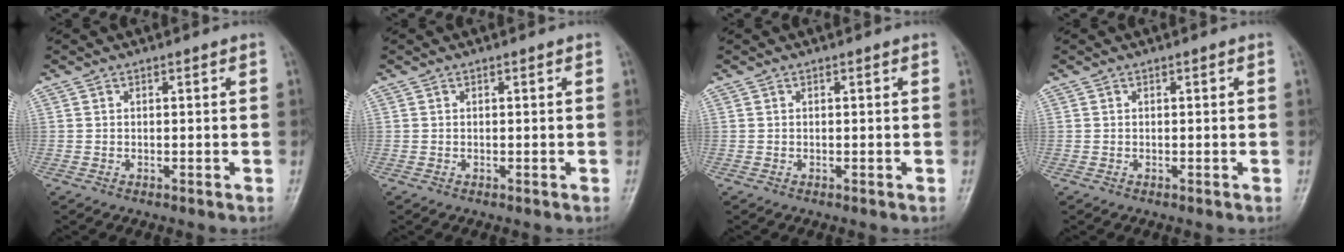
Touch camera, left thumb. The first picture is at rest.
{"total": 0.0}
{"total": 0.0}
{"total": 0.0}